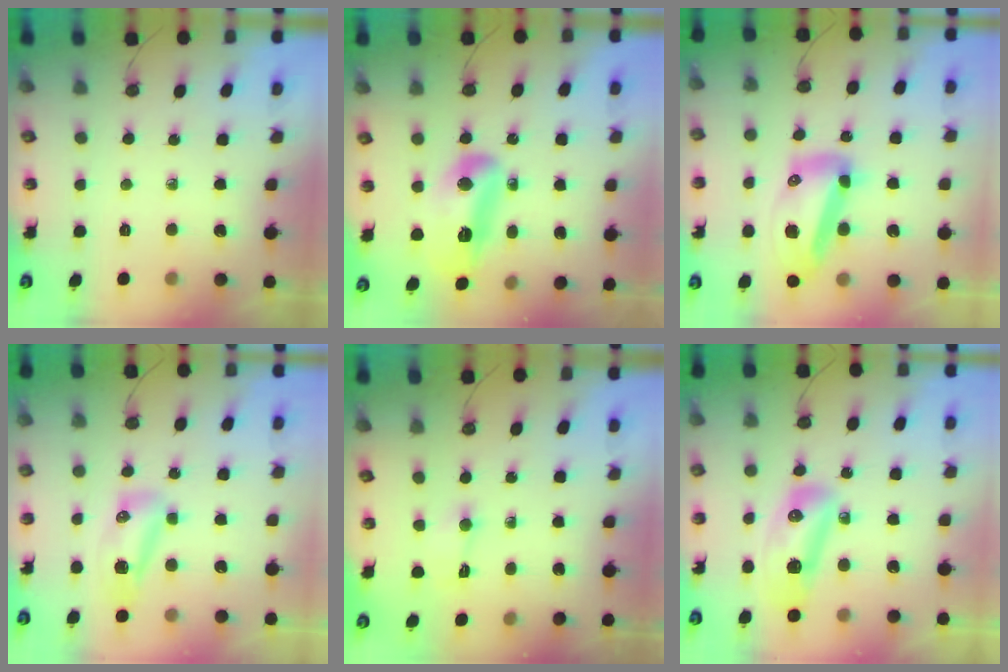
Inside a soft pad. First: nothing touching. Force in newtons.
{"total": 24.1, "press": 17.4, "slide": 16.6}
{"total": 16.9, "press": 16.8, "slide": 2.1}
{"total": 12.0, "press": 9.9, "slide": 6.8}
{"total": 1.5, "press": 1.4, "slide": 0.6}
{"total": 13.0, "press": 12.9, "slide": 1.6}